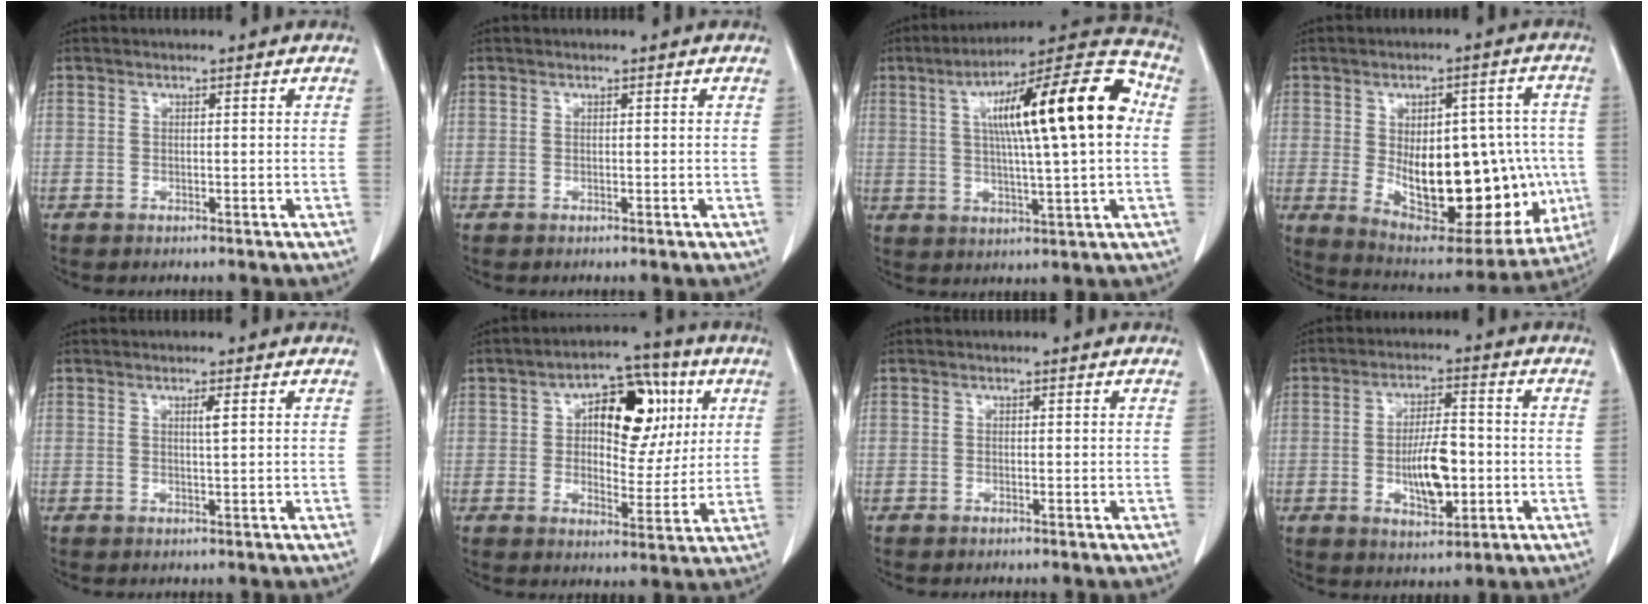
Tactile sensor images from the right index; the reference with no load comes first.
{"total": 0.0}
{"total": 19.8, "force": [3.7, 2.4, 19.3], "torque": [-0.289, 0.038, 0.049]}
{"total": 22.9, "force": [-2.8, 11.5, 19.7], "torque": [-0.269, 0.012, -0.008]}
{"total": 1.4, "force": [0.5, -0.2, 1.3], "torque": [-0.024, -0.002, 0.009]}
{"total": 13.1, "force": [3.7, 6.9, 10.5], "torque": [-0.145, 0.032, 0.060]}
{"total": 0.0}
{"total": 8.6, "force": [-1.4, 3.1, 7.9], "torque": [-0.144, 0.001, -0.020]}